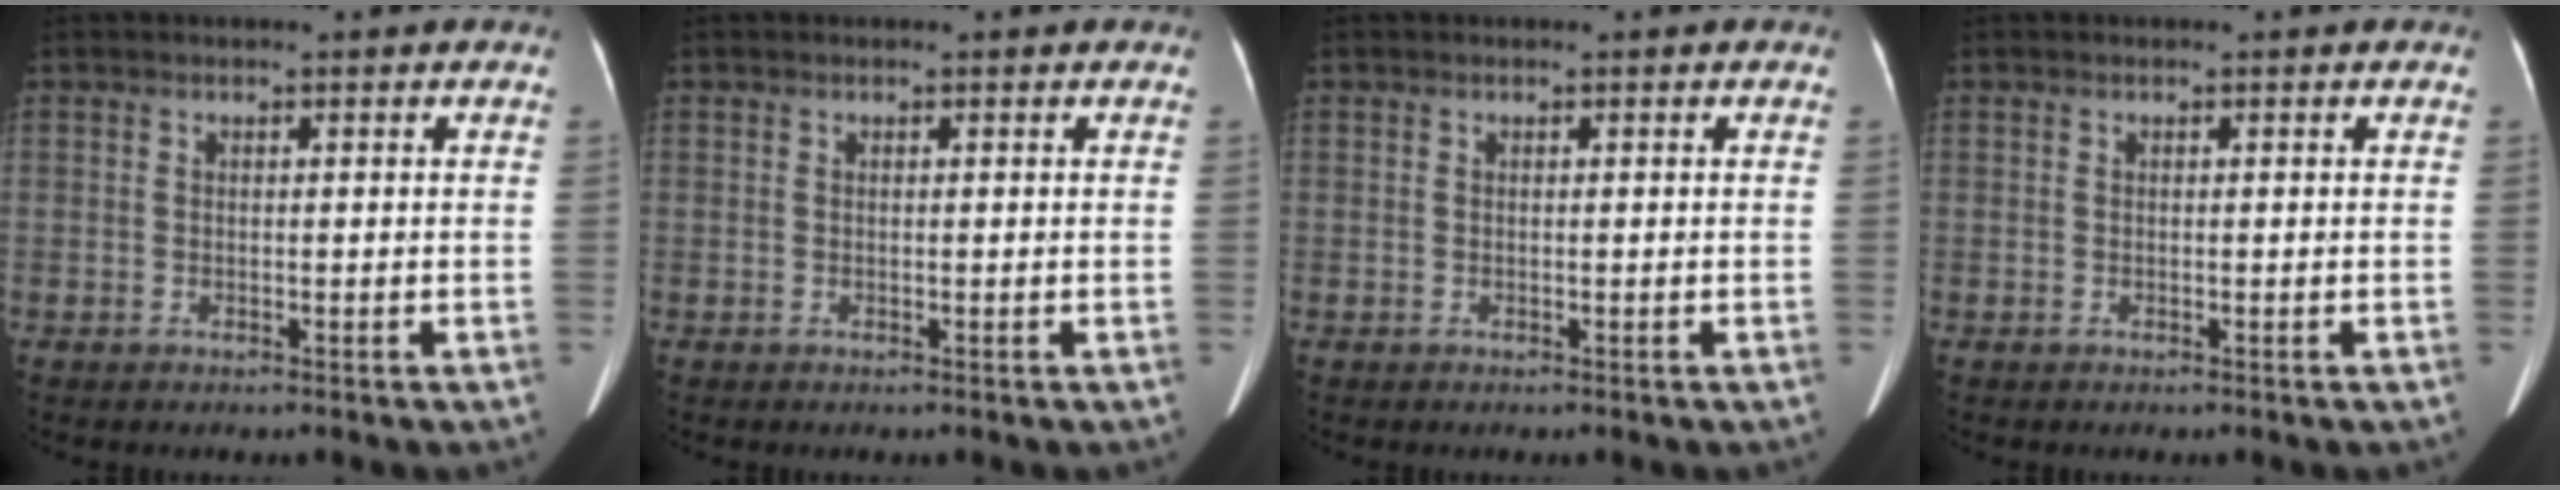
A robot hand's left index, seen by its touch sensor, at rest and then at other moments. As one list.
[{"total": 0.0}, {"total": 0.0}, {"total": 0.0}]